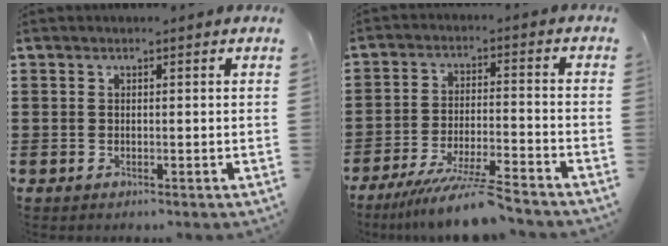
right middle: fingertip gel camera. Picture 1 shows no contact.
{"total": 8.7, "force": [-7.5, -0.2, 4.3], "torque": [-0.083, -0.008, -0.143]}